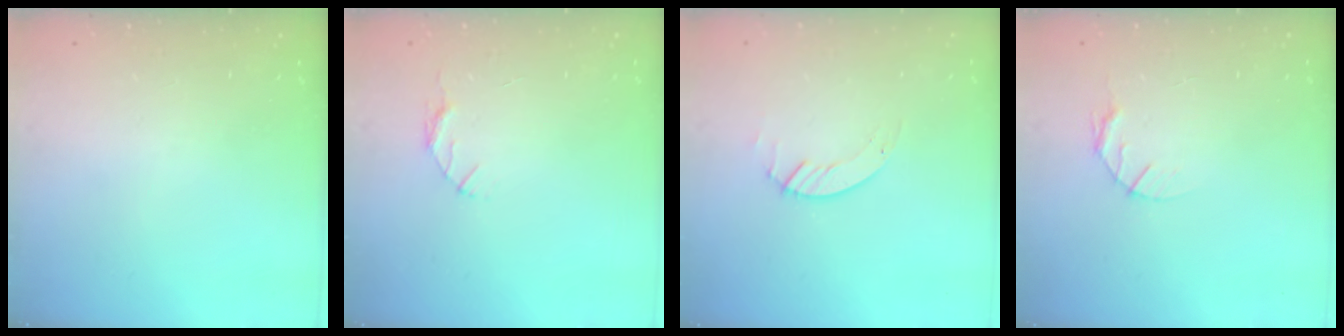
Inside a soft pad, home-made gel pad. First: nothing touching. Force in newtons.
{"total": 3.2, "press": 3.2, "slide": 0.4}
{"total": 1.3, "press": 1.3, "slide": 0.2}
{"total": 3.9, "press": 3.9, "slide": 0.5}